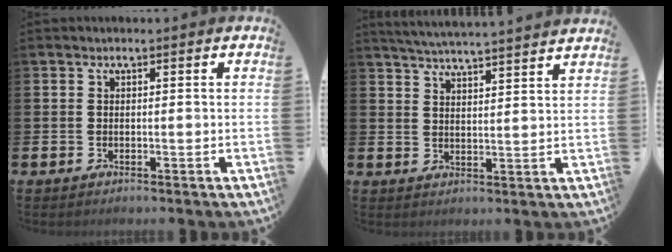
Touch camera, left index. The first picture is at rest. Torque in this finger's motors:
{"motor_torque": [0.20, -1.17, -0.01, 0.03]}